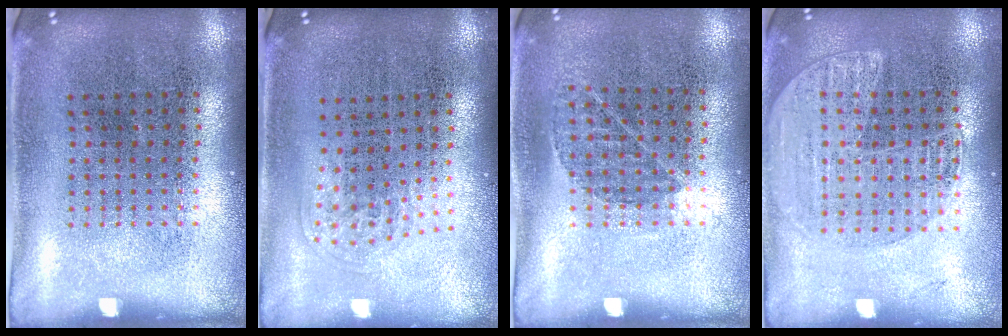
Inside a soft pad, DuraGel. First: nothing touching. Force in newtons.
{"total": 1.1, "press": 0.6, "slide": 0.8}
{"total": 0.8, "press": 0.6, "slide": 0.5}
{"total": 1.5, "press": 1.4, "slide": 0.4}